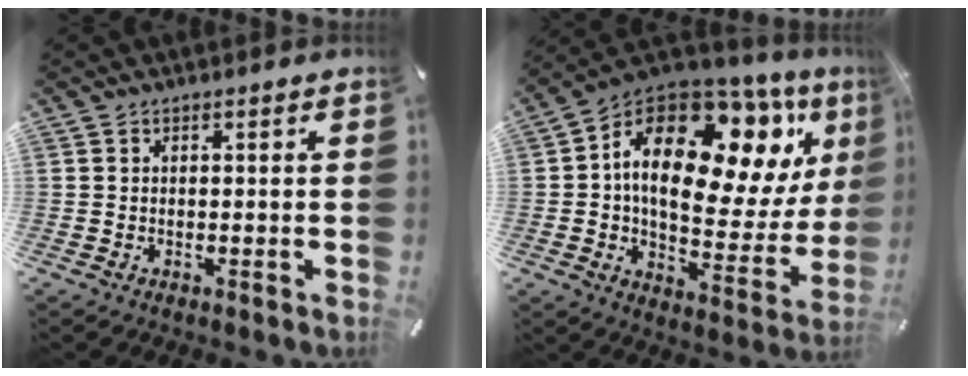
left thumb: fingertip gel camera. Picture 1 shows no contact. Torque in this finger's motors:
{"motor_torque": [2.48, 2.53, 2.51, -0.26, 0.57]}